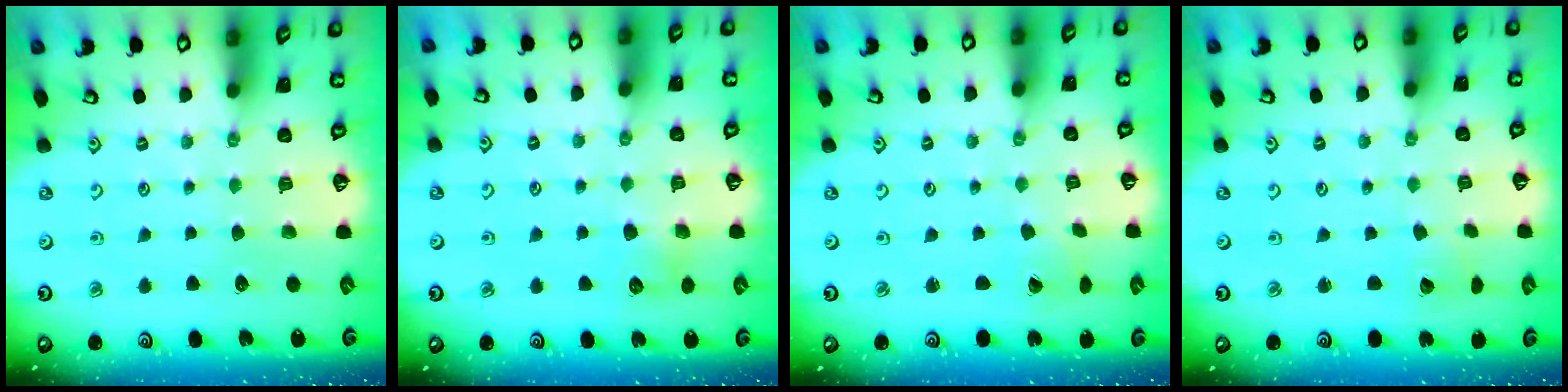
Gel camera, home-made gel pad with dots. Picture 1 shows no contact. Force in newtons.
{"total": 5.0, "press": 5.0, "slide": 0.8}
{"total": 0.8, "press": 0.8, "slide": 0.1}
{"total": 2.8, "press": 2.8, "slide": 0.2}